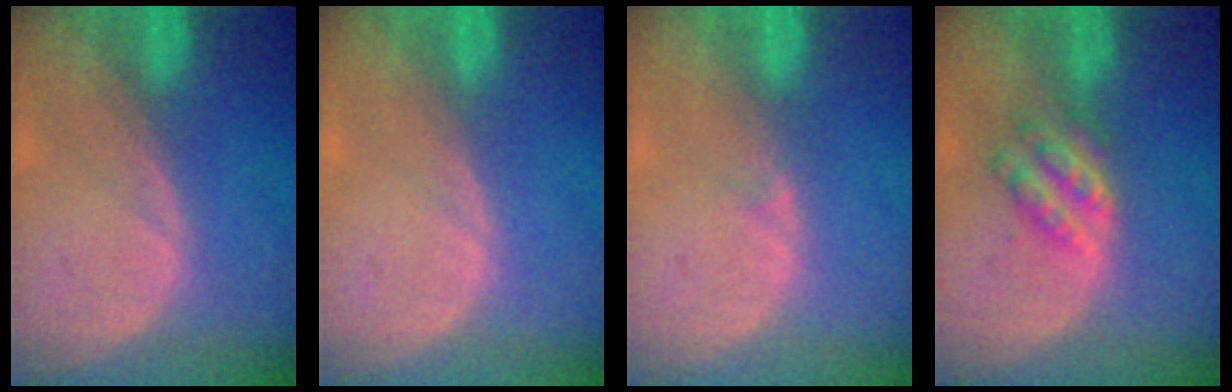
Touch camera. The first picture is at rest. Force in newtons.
{"total": 0.0}
{"total": 0.9, "press": 0.6, "slide": 0.7}
{"total": 4.6, "press": 4.5, "slide": 1.0}